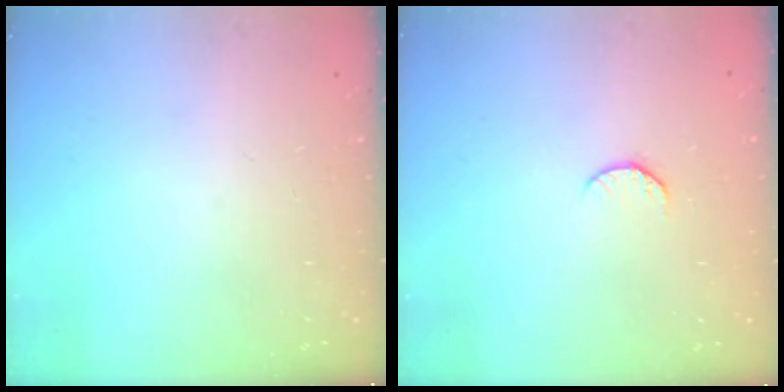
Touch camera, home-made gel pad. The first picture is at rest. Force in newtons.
{"total": 5.3, "press": 5.3, "slide": 0.5}